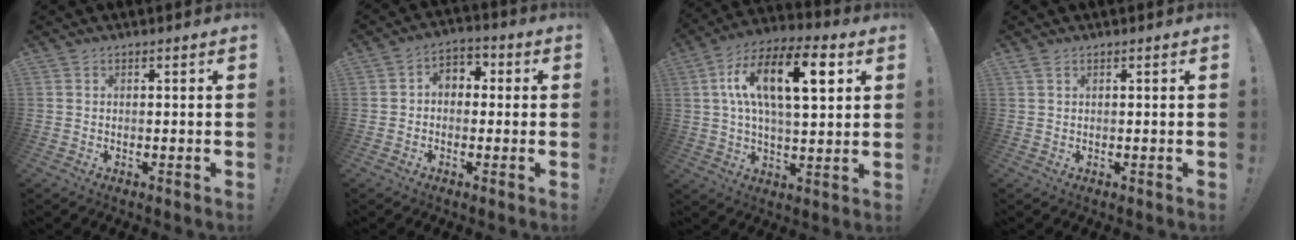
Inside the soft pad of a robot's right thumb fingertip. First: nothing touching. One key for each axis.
{"total": 5.0, "fx": -1.1, "fy": 4.1, "fz": 2.7, "tx": -0.054, "ty": 0.024, "tz": -0.015}
{"total": 18.6, "fx": 5.6, "fy": 7.9, "fz": 15.9, "tx": -0.275, "ty": 0.009, "tz": 0.087}
{"total": 1.2, "fx": 0.8, "fy": 0.3, "fz": 0.9, "tx": -0.018, "ty": -0.001, "tz": 0.015}